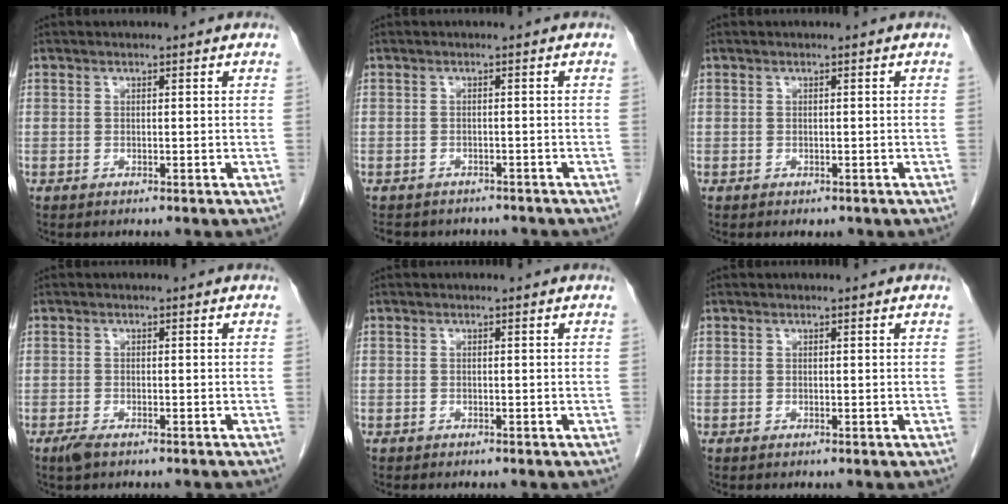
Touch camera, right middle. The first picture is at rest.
{"total": 7.6, "force": [-6.6, 3.3, 1.7], "torque": [-0.025, 0.003, -0.078]}
{"total": 0.5, "force": [-0.3, 0.4, 0.2], "torque": [-0.004, 0.002, 0.000]}
{"total": 3.2, "force": [-2.5, 0.9, 1.8], "torque": [-0.032, -0.005, -0.036]}
{"total": 0.5, "force": [-0.4, 0.3, 0.1], "torque": [-0.010, 0.002, -0.008]}
{"total": 0.0}